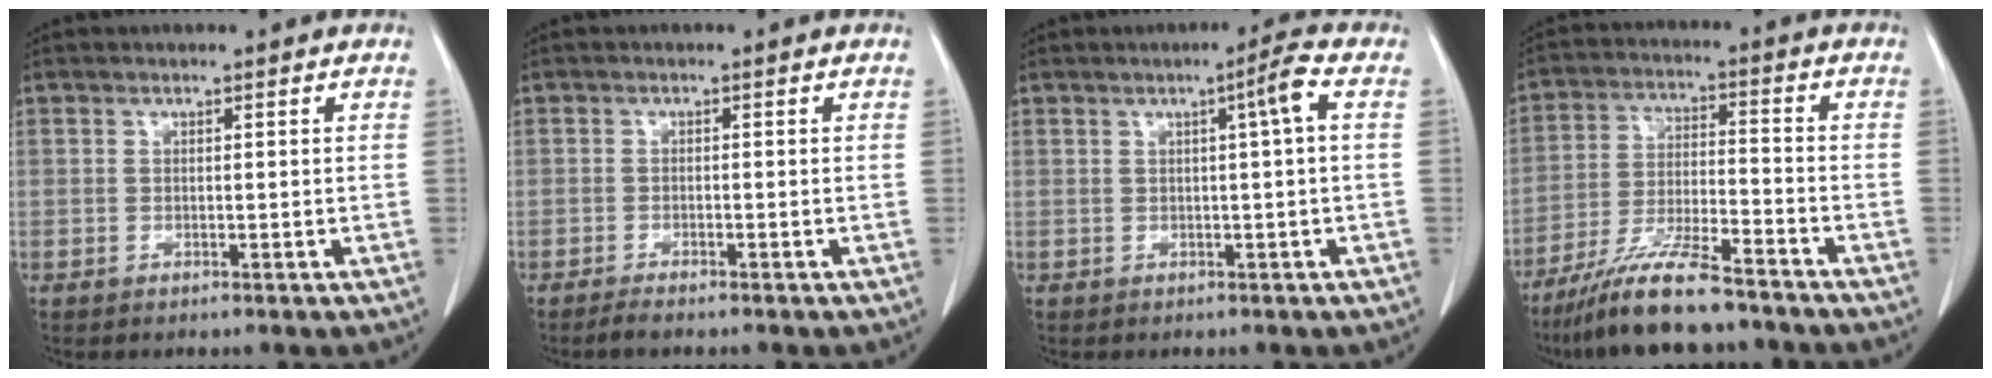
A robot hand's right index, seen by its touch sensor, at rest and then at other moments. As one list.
[{"total": 2.0, "force": [-1.8, 0.1, 1.0], "torque": [-0.020, -0.005, -0.028]}, {"total": 3.2, "force": [0.6, -0.6, 3.1], "torque": [-0.047, 0.004, 0.010]}, {"total": 12.3, "force": [-10.2, 1.3, 6.7], "torque": [-0.123, -0.023, -0.180]}]